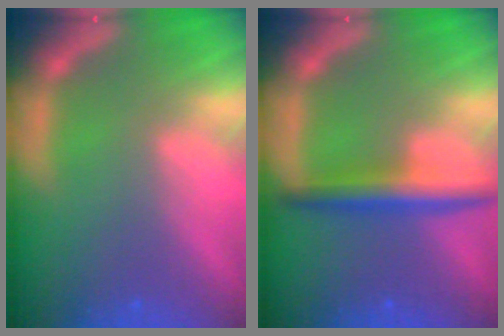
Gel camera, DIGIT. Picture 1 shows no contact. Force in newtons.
{"total": 4.0}